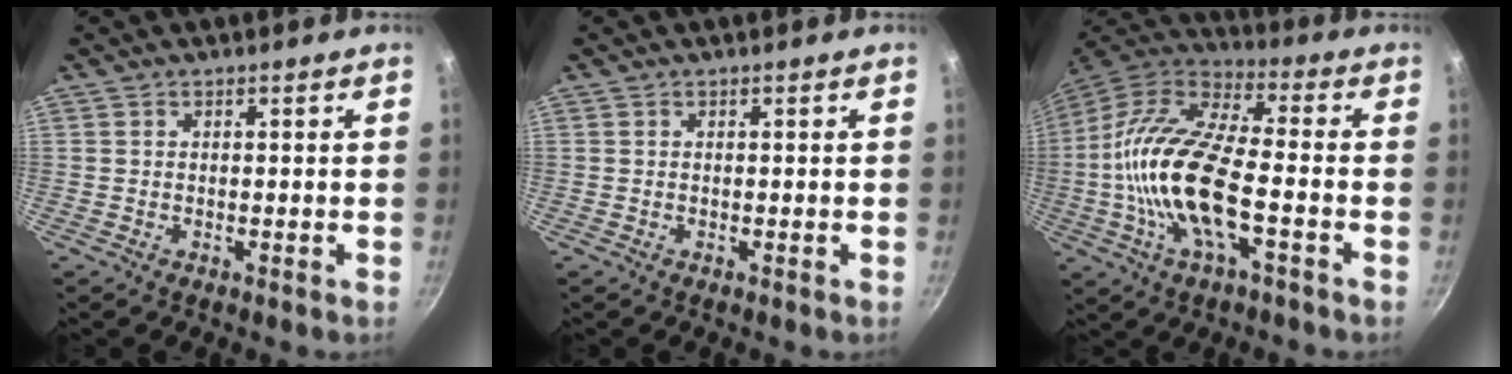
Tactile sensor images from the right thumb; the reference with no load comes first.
{"total": 0.0}
{"total": 19.7, "force": [-3.9, 7.8, 17.7], "torque": [-0.347, 0.034, -0.089]}